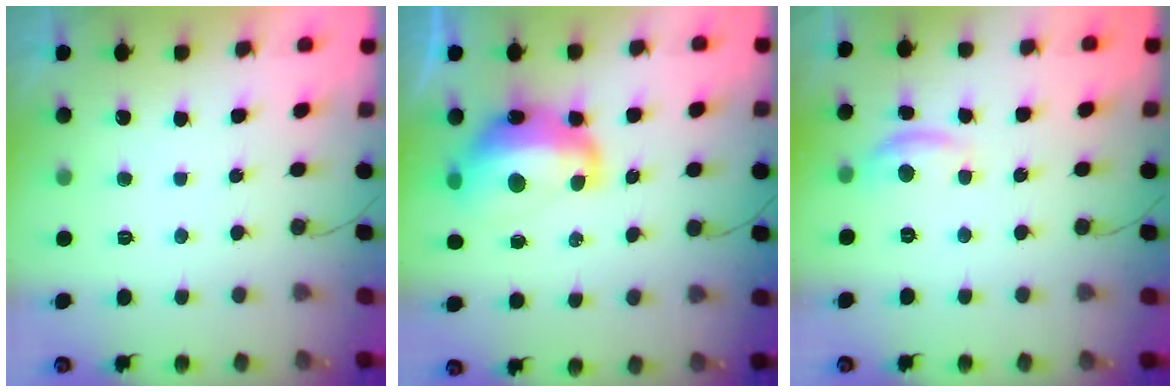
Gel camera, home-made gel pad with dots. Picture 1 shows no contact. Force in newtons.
{"total": 15.6, "press": 15.5, "slide": 1.4}
{"total": 8.2, "press": 8.2, "slide": 0.3}